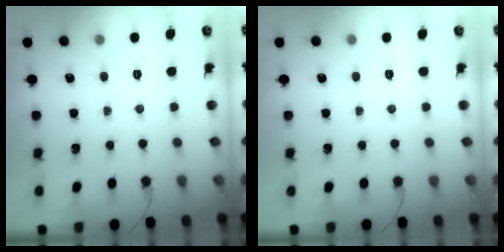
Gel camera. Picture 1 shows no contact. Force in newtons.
{"total": 0.0}